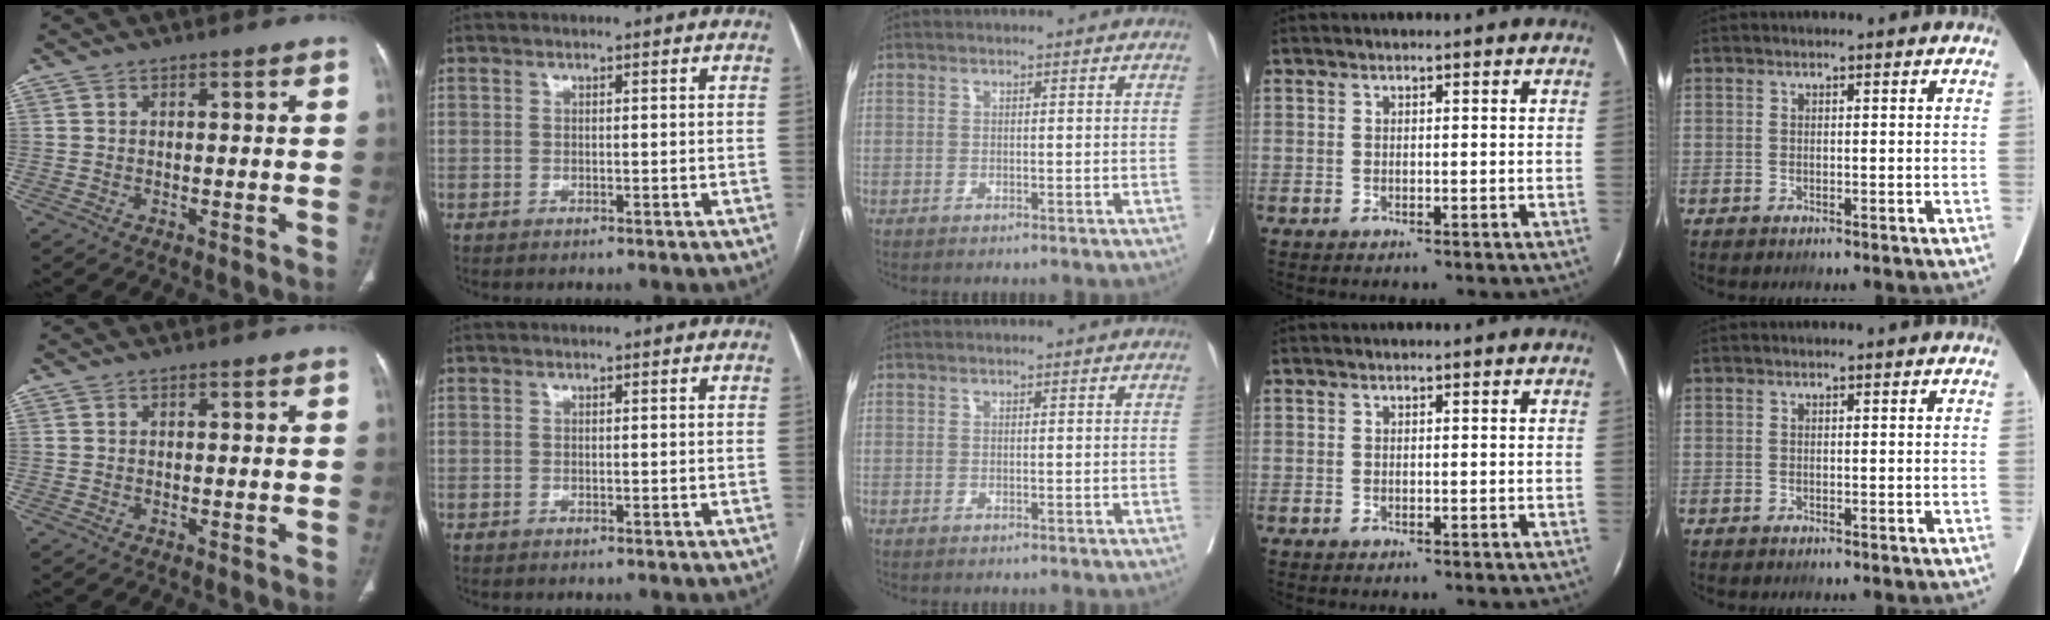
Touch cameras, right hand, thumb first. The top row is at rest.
{}